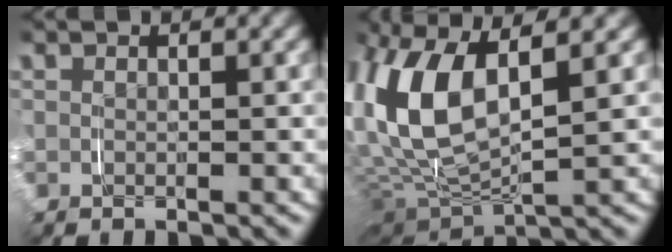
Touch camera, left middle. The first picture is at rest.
{"total": 9.1, "force": [1.7, 5.3, 7.2], "torque": [-0.192, 0.002, 0.031]}